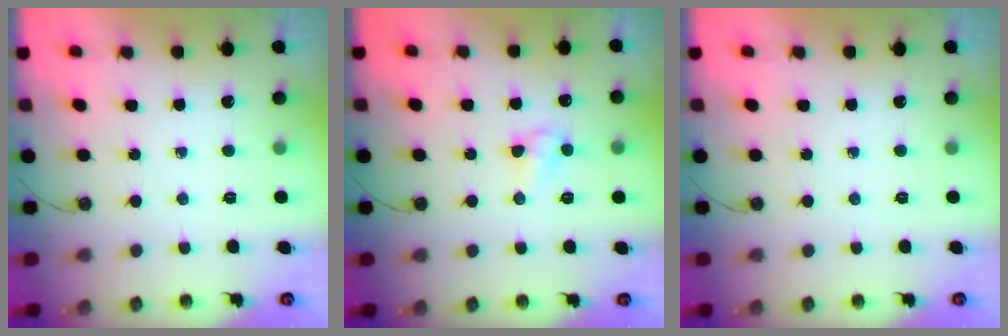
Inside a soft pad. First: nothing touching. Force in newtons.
{"total": 4.4, "press": 4.4, "slide": 0.7}
{"total": 0.0}